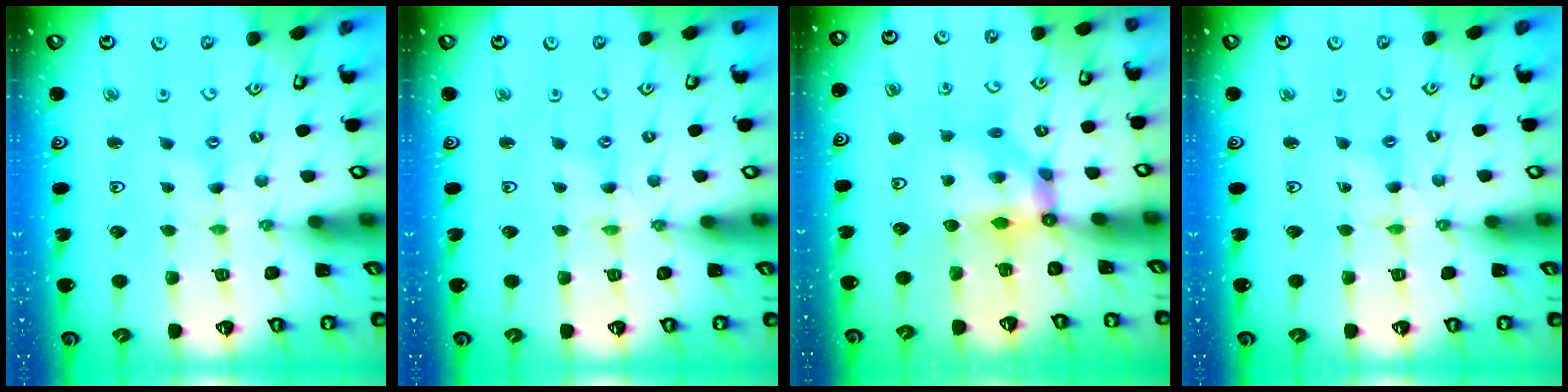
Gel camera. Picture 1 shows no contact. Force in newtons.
{"total": 0.7, "press": 0.6, "slide": 0.2}
{"total": 6.5, "press": 6.5, "slide": 0.4}
{"total": 3.1, "press": 3.1, "slide": 0.3}